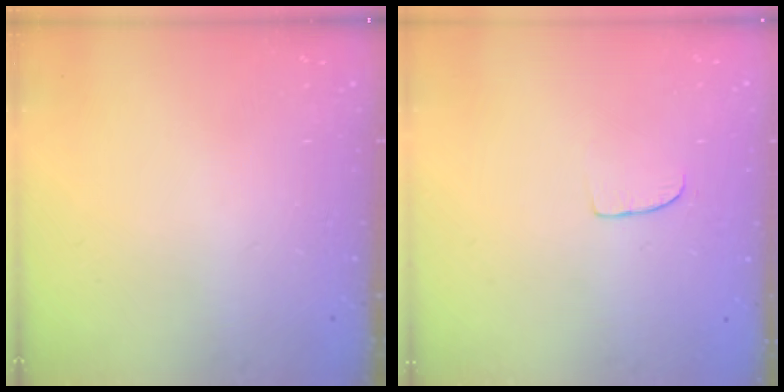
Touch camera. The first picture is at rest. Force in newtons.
{"total": 5.4, "press": 5.3, "slide": 0.4}